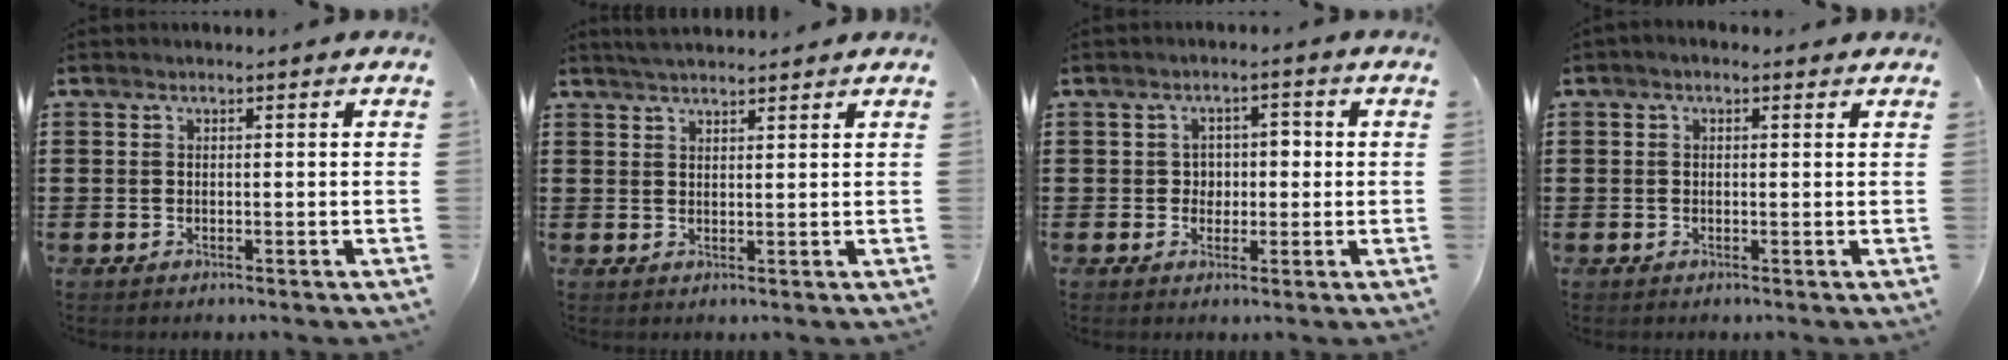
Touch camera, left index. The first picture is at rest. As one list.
[{"total": 2.4, "force": [2.3, -0.1, 0.7], "torque": [-0.018, -0.001, 0.046]}, {"total": 2.7, "force": [0.1, 2.2, 1.5], "torque": [-0.031, 0.003, -0.005]}, {"total": 0.9, "force": [0.1, 0.4, 0.7], "torque": [-0.015, 0.005, 0.001]}]